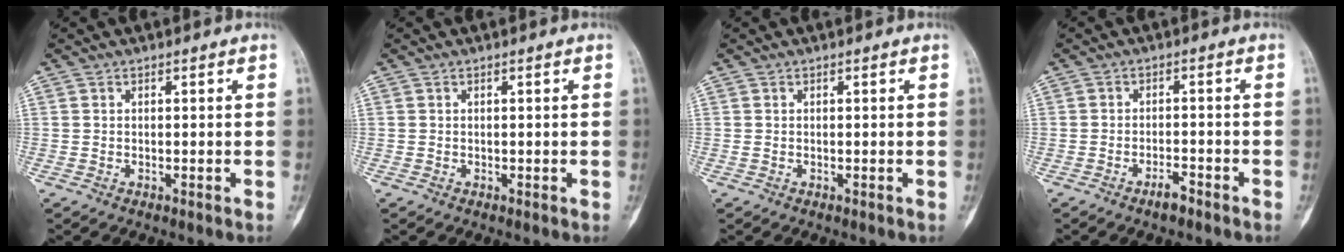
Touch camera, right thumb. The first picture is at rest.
{"total": 0.0}
{"total": 0.0}
{"total": 2.7, "force": [-2.1, 0.9, 1.5], "torque": [-0.029, 0.012, -0.037]}